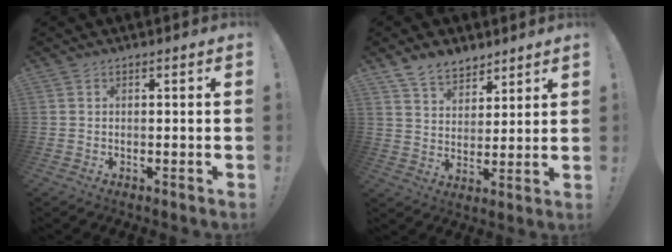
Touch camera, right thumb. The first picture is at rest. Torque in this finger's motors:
{"motor_torque": [0.99, 1.16, 0.20, 0.02, 0.00]}